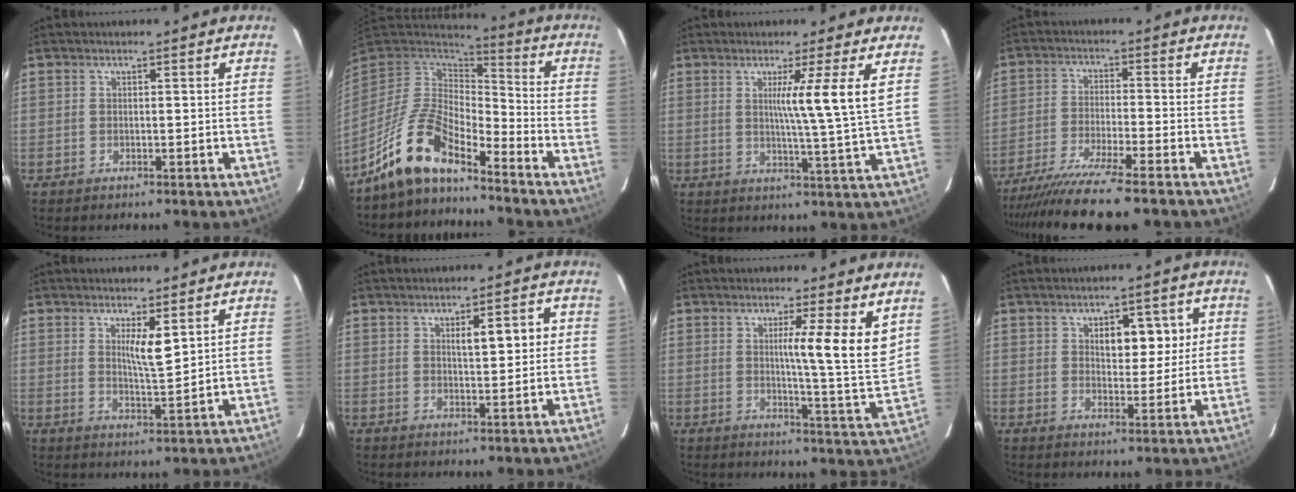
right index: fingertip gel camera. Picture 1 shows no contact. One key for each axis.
{"total": 11.2, "fx": -8.7, "fy": 3.5, "fz": 6.2, "tx": -0.133, "ty": 0.024, "tz": -0.167}
{"total": 7.7, "fx": 2.6, "fy": -2.6, "fz": 6.8, "tx": -0.112, "ty": -0.018, "tz": 0.044}
{"total": 13.5, "fx": -11.3, "fy": -0.6, "fz": 7.3, "tx": -0.115, "ty": -0.035, "tz": -0.183}
{"total": 4.1, "fx": 2.0, "fy": 0.4, "fz": 3.6, "tx": -0.064, "ty": -0.011, "tz": 0.038}
{"total": 4.6, "fx": 1.3, "fy": 1.2, "fz": 4.3, "tx": -0.066, "ty": 0.008, "tz": 0.021}
{"total": 9.0, "fx": 3.8, "fy": -0.9, "fz": 8.1, "tx": -0.108, "ty": -0.014, "tz": 0.053}
{"total": 6.3, "fx": 2.0, "fy": 3.2, "fz": 5.1, "tx": -0.065, "ty": 0.009, "tz": 0.033}